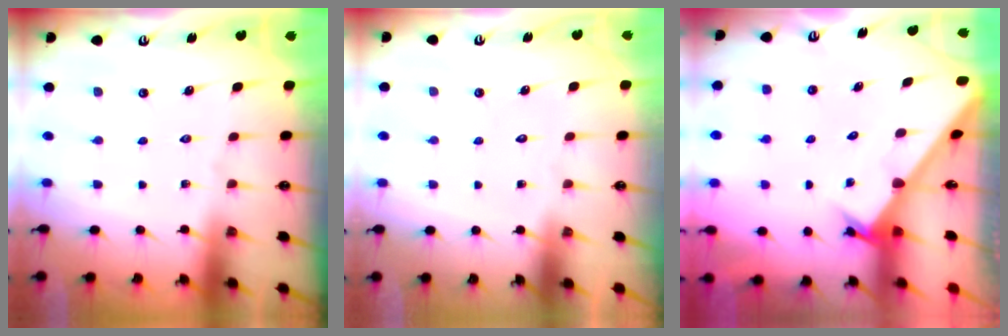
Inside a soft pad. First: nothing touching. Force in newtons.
{"total": 1.6, "press": 1.6, "slide": 0.1}
{"total": 2.6, "press": 2.6, "slide": 0.3}